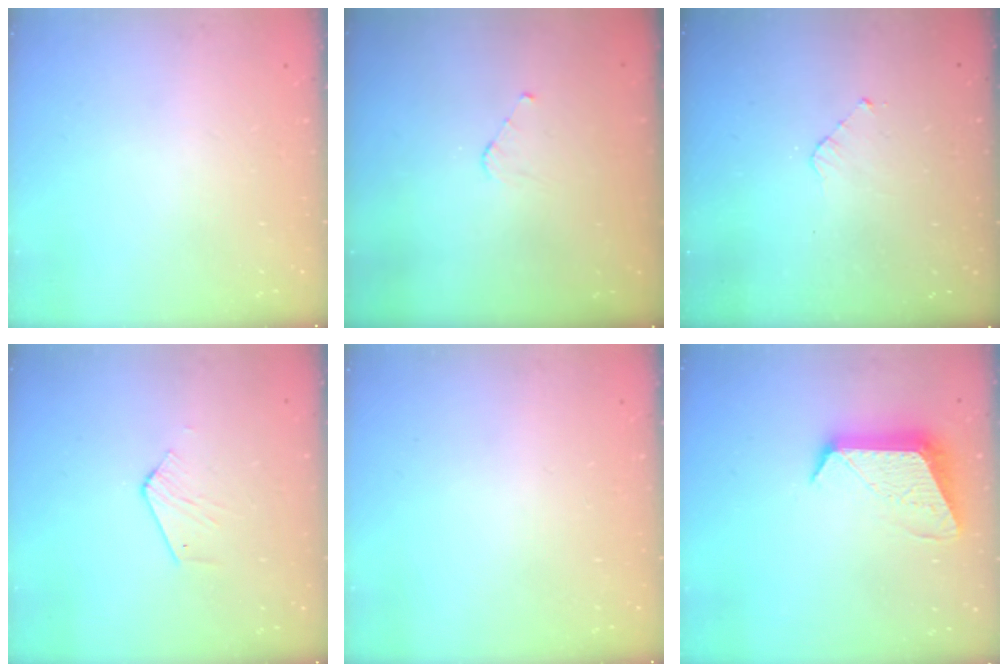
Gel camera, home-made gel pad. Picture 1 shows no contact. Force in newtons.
{"total": 3.0, "press": 3.0, "slide": 0.2}
{"total": 2.8, "press": 2.8, "slide": 0.2}
{"total": 2.6, "press": 2.6, "slide": 0.1}
{"total": 0.0}
{"total": 11.6, "press": 11.5, "slide": 0.7}